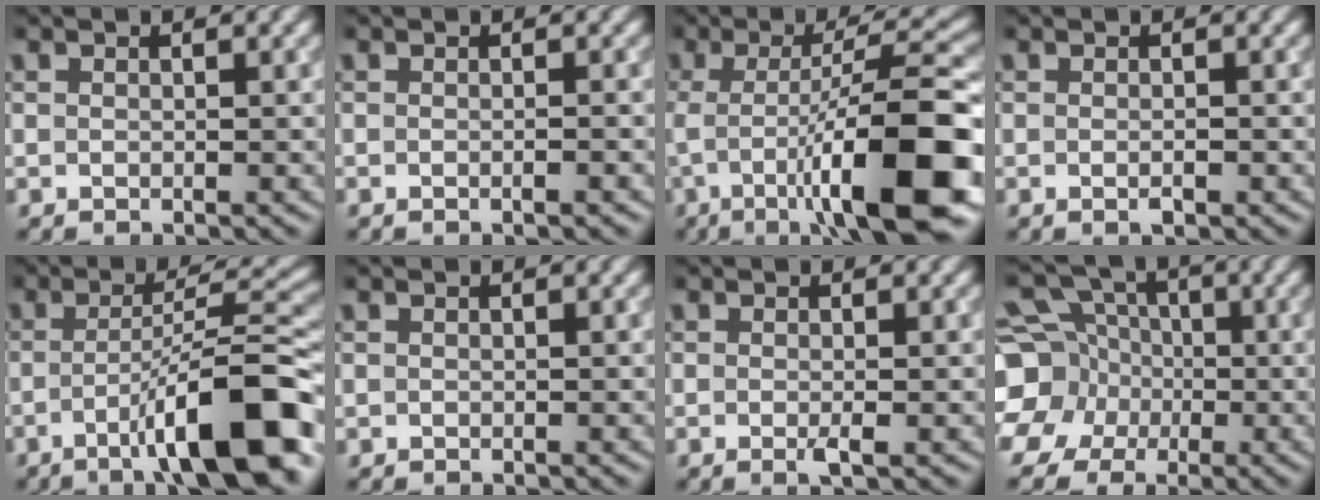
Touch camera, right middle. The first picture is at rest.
{"total": 1.6, "force": [-0.3, 0.6, 1.5], "torque": [-0.005, -0.005, -0.014]}
{"total": 12.4, "force": [-3.1, 3.0, 11.6], "torque": [-0.173, 0.007, -0.049]}
{"total": 0.9, "force": [-0.4, 0.2, 0.8], "torque": [-0.014, -0.003, -0.006]}
{"total": 11.2, "force": [-4.7, 2.1, 10.0], "torque": [-0.133, 0.013, -0.077]}
{"total": 0.0}
{"total": 1.2, "force": [-0.3, 0.1, 1.1], "torque": [-0.022, -0.006, -0.006]}
{"total": 10.6, "force": [-1.4, 9.6, 4.4], "torque": [-0.133, 0.011, -0.052]}